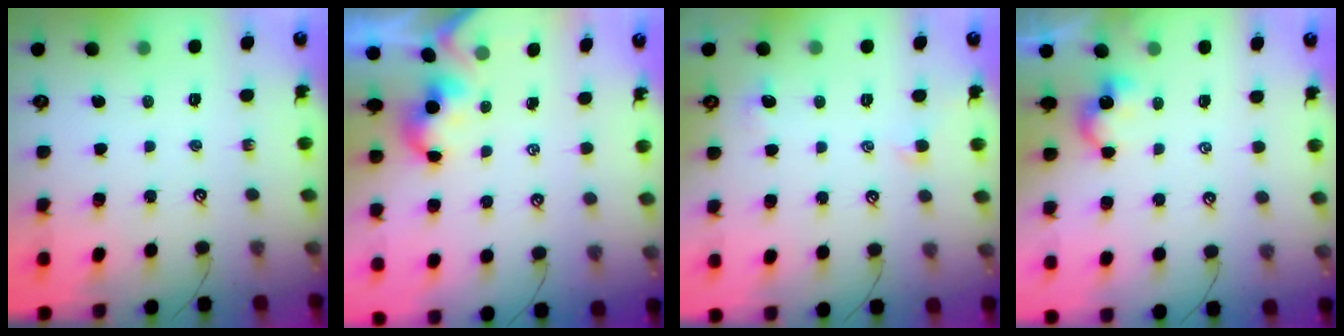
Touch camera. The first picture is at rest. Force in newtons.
{"total": 0.0}
{"total": 1.0, "press": 0.9, "slide": 0.6}
{"total": 2.5, "press": 2.5, "slide": 0.3}